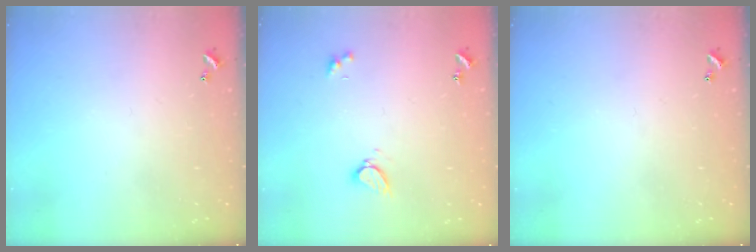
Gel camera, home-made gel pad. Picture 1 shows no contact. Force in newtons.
{"total": 3.6, "press": 3.6, "slide": 0.4}
{"total": 0.0}